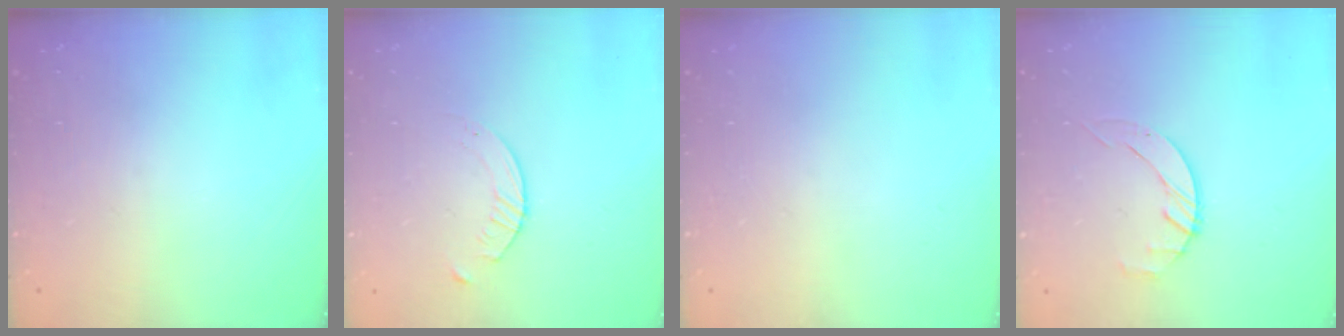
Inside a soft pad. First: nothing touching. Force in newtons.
{"total": 2.8, "press": 2.7, "slide": 0.3}
{"total": 0.0}
{"total": 2.0, "press": 2.0, "slide": 0.3}